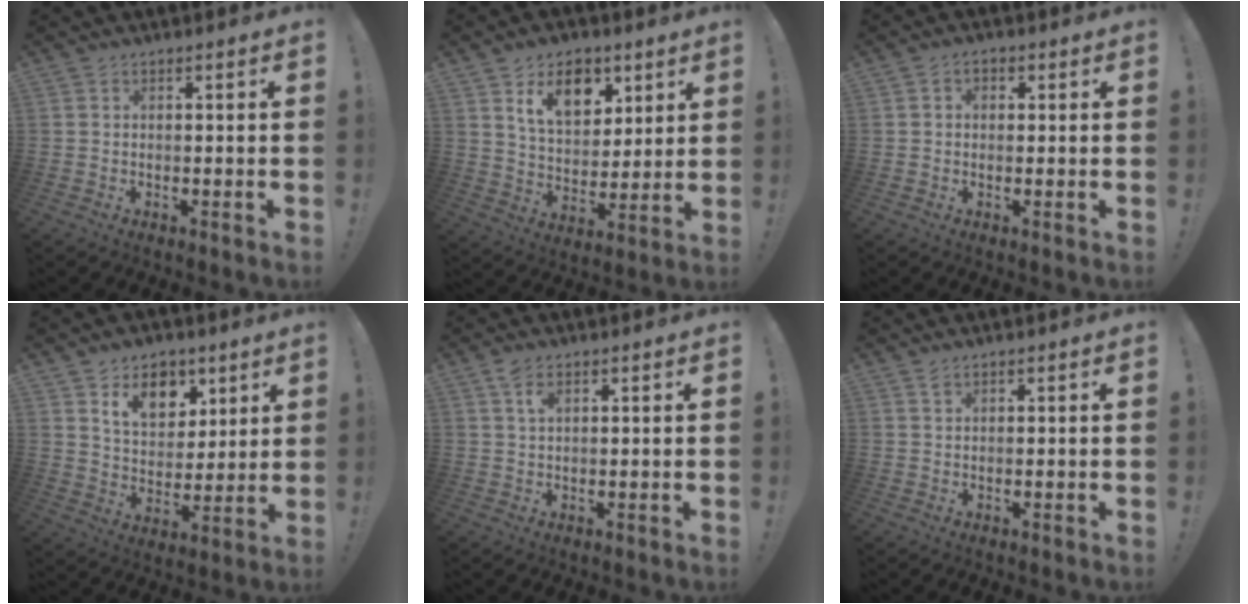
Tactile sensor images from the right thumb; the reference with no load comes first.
{"total": 13.8, "force": [7.6, 9.4, 6.8], "torque": [-0.101, -0.033, 0.142]}
{"total": 2.0, "force": [-0.2, 1.6, 1.3], "torque": [-0.022, 0.007, -0.003]}
{"total": 12.6, "force": [7.4, 8.7, 5.2], "torque": [-0.073, -0.041, 0.141]}
{"total": 3.6, "force": [2.1, 1.5, 2.6], "torque": [-0.040, -0.007, 0.034]}
{"total": 1.2, "force": [1.0, 0.4, 0.5], "torque": [-0.004, -0.003, 0.017]}